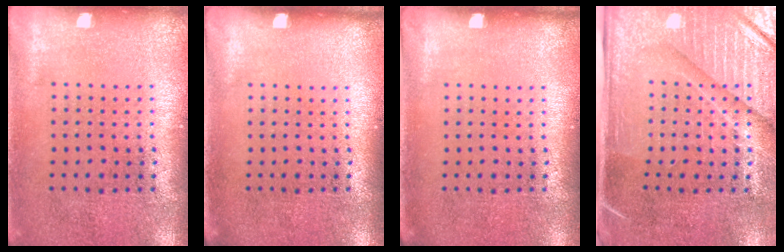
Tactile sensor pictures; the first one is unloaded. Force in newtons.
{"total": 0.0}
{"total": 0.0}
{"total": 4.5, "press": 3.9, "slide": 2.3}